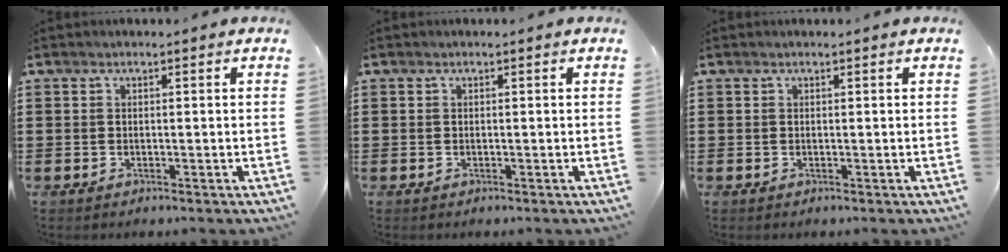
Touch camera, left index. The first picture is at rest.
{"total": 0.0}
{"total": 0.0}